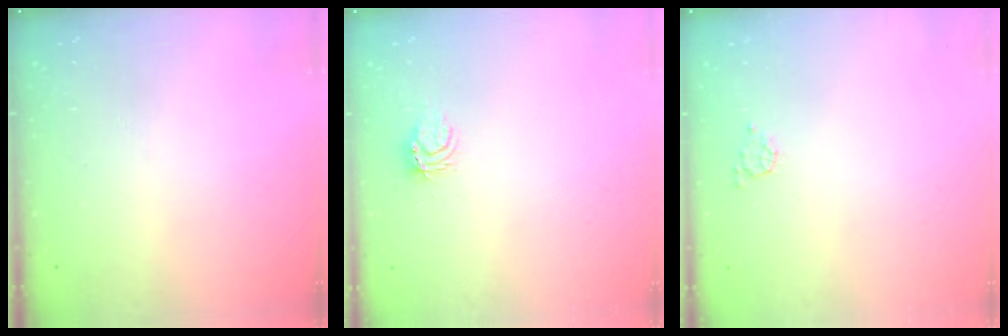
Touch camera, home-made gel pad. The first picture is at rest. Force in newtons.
{"total": 3.9, "press": 3.9, "slide": 0.4}
{"total": 3.3, "press": 3.3, "slide": 0.3}